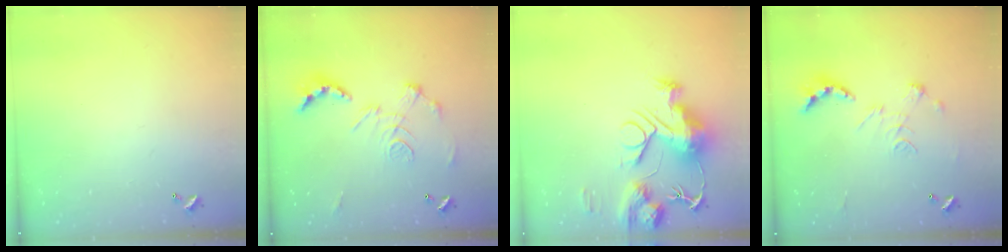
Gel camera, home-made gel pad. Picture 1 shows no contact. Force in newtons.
{"total": 2.9, "press": 2.3, "slide": 1.7}
{"total": 14.8, "press": 14.7, "slide": 1.3}
{"total": 2.5, "press": 2.0, "slide": 1.5}